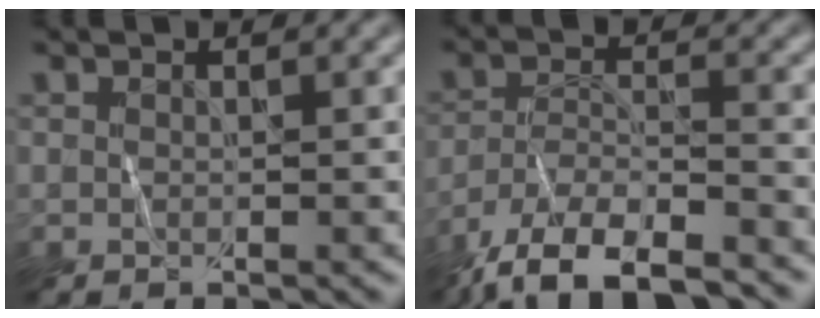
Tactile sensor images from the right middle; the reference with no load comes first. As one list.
[{"total": 9.0, "force": [-7.7, 2.0, 4.2], "torque": [-0.075, -0.007, -0.136]}]